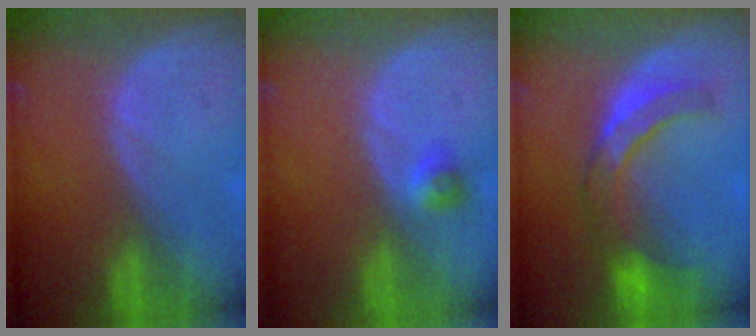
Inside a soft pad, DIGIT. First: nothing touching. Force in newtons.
{"total": 2.4, "press": 2.0, "slide": 1.2}
{"total": 7.5, "press": 7.3, "slide": 1.8}